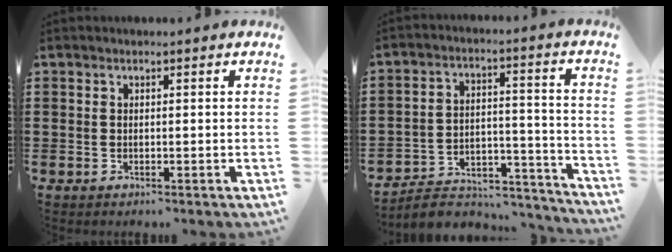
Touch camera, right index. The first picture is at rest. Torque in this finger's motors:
{"motor_torque": [-1.71, 0.42, -0.28, -0.21]}